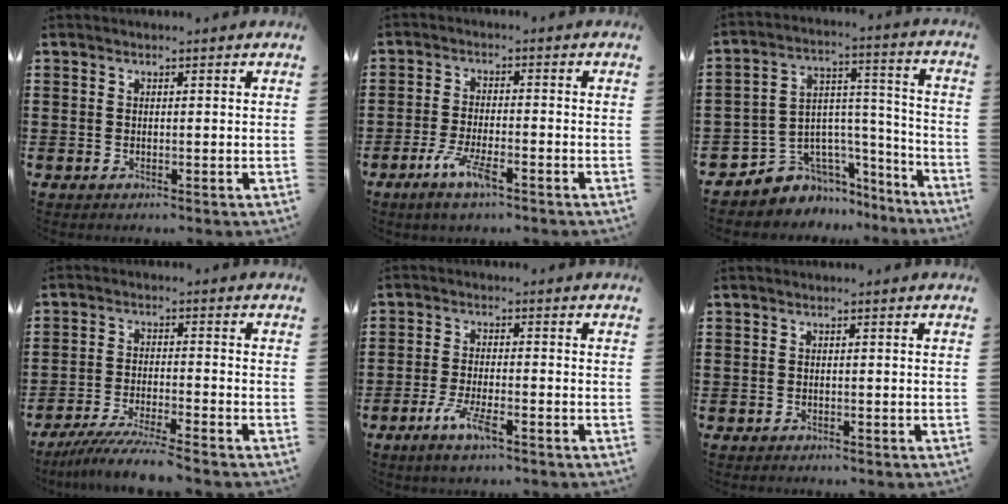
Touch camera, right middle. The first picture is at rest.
{"total": 5.4, "force": [-3.2, 1.3, 4.1], "torque": [-0.090, -0.006, -0.060]}
{"total": 6.5, "force": [-4.9, 4.2, -0.4], "torque": [-0.011, -0.002, -0.089]}
{"total": 5.8, "force": [-5.3, -0.5, 2.3], "torque": [-0.048, -0.021, -0.102]}
{"total": 5.0, "force": [-2.9, 1.2, 3.9], "torque": [-0.087, -0.007, -0.056]}
{"total": 0.6, "force": [-0.5, 0.1, 0.0], "torque": [-0.002, -0.001, -0.011]}